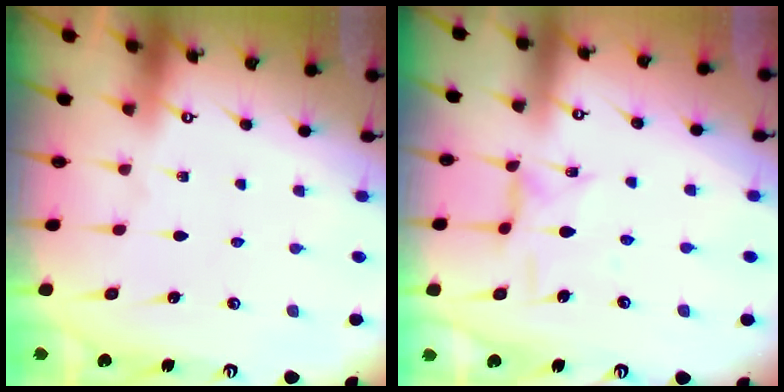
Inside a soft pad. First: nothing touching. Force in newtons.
{"total": 3.0, "press": 3.0, "slide": 0.3}